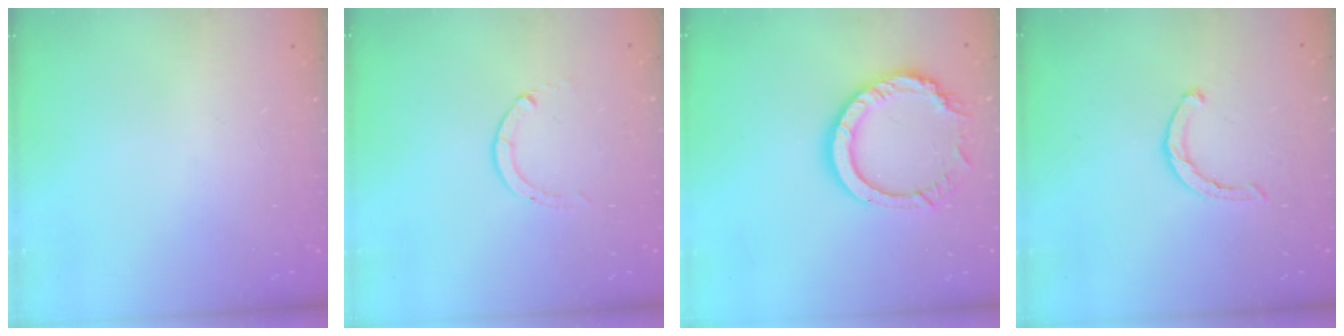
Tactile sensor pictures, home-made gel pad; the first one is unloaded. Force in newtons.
{"total": 0.0}
{"total": 12.3, "press": 12.2, "slide": 1.0}
{"total": 2.7, "press": 2.7, "slide": 0.4}